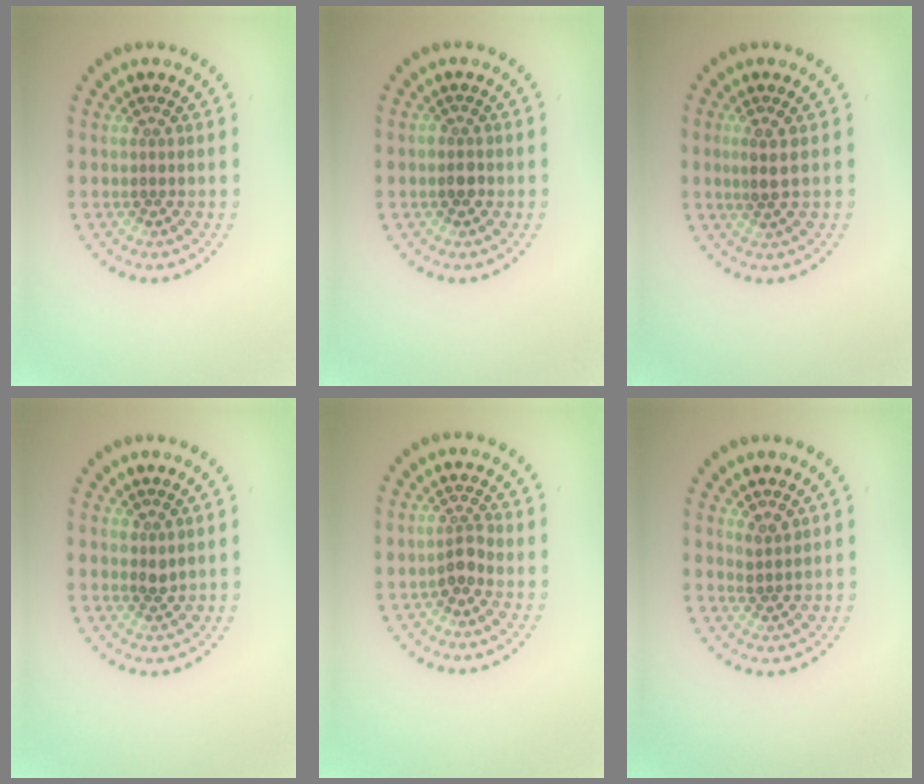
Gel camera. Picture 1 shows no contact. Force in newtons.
{"total": 1.1, "press": 1.0, "slide": 0.5}
{"total": 2.0, "press": 1.7, "slide": 1.0}
{"total": 0.9, "press": 0.8, "slide": 0.3}
{"total": 1.6, "press": 1.4, "slide": 0.8}
{"total": 1.4, "press": 1.0, "slide": 0.9}